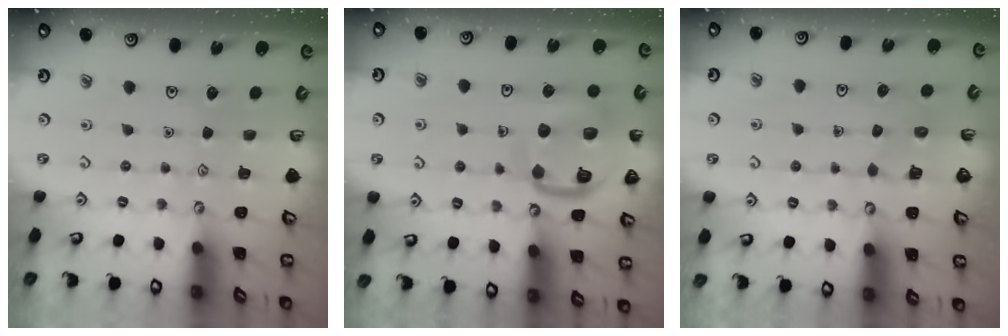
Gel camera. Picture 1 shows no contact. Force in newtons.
{"total": 14.6, "press": 14.5, "slide": 1.4}
{"total": 2.5, "press": 2.5, "slide": 0.1}